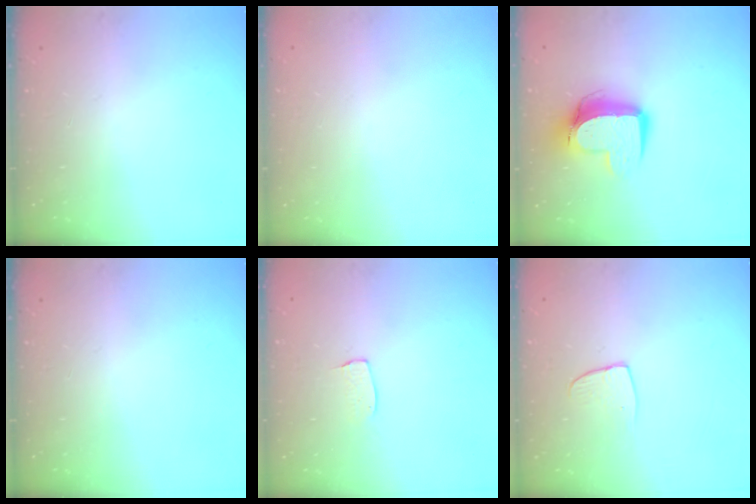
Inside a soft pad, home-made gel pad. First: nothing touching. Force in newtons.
{"total": 0.0}
{"total": 12.2, "press": 12.1, "slide": 1.2}
{"total": 0.0}
{"total": 5.3, "press": 5.3, "slide": 0.3}
{"total": 4.3, "press": 4.3, "slide": 0.3}